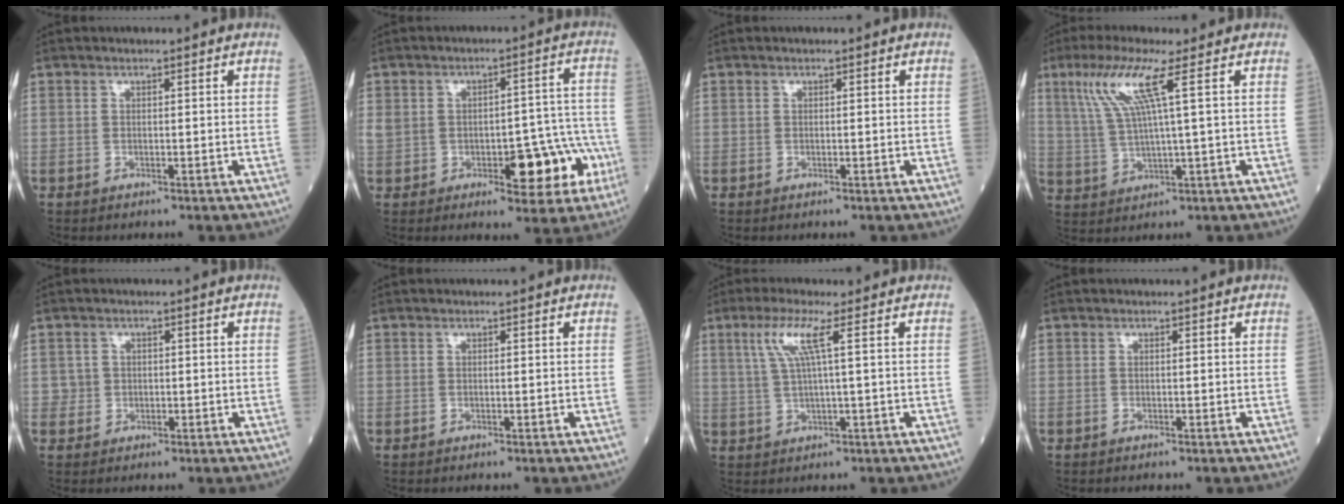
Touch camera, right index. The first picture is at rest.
{"total": 11.5, "force": [-2.8, 5.9, 9.4], "torque": [-0.111, 0.040, -0.019]}
{"total": 0.0}
{"total": 8.3, "force": [3.7, -0.7, 7.4], "torque": [-0.160, 0.008, 0.082]}
{"total": 1.7, "force": [0.1, 1.7, -0.2], "torque": [0.013, 0.007, 0.000]}
{"total": 0.0}
{"total": 5.2, "force": [2.1, -0.5, 4.7], "torque": [-0.102, 0.008, 0.046]}
{"total": 0.0}